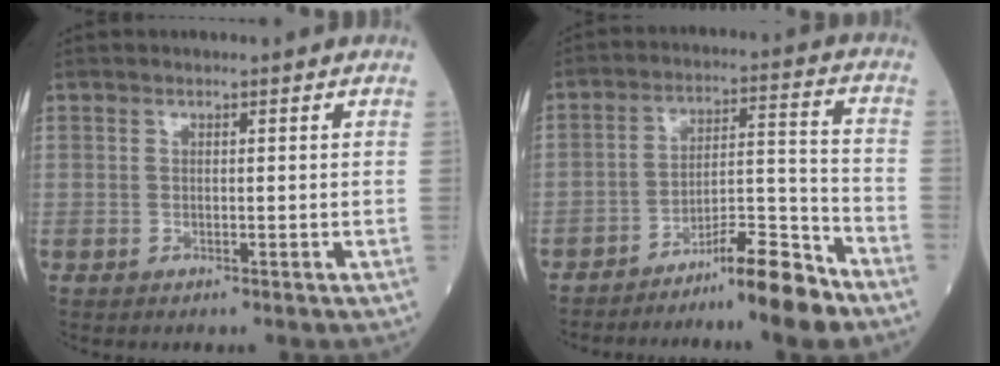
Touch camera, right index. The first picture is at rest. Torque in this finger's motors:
{"motor_torque": [0.74, -0.83, -0.09, -0.20]}